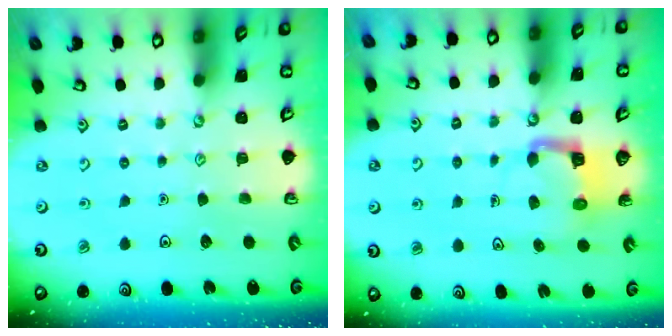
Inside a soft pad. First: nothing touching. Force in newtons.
{"total": 4.8, "press": 4.8, "slide": 0.5}